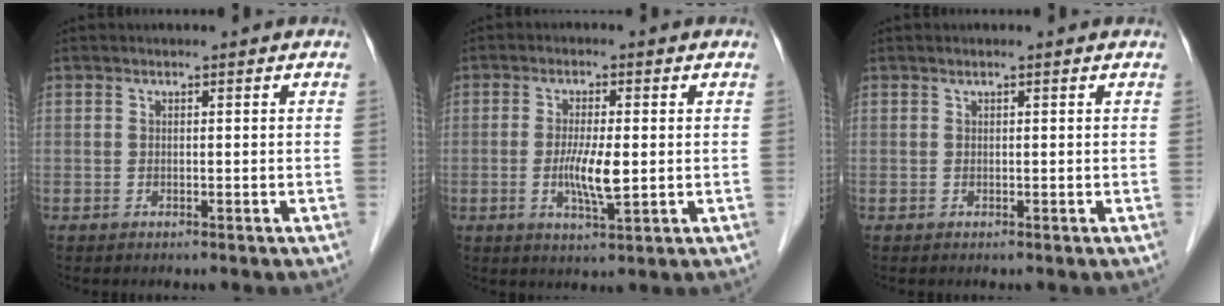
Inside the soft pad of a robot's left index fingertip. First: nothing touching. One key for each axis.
{"total": 5.4, "fx": -0.6, "fy": 0.8, "fz": 5.3, "tx": -0.108, "ty": -0.009, "tz": -0.012}
{"total": 0.0}